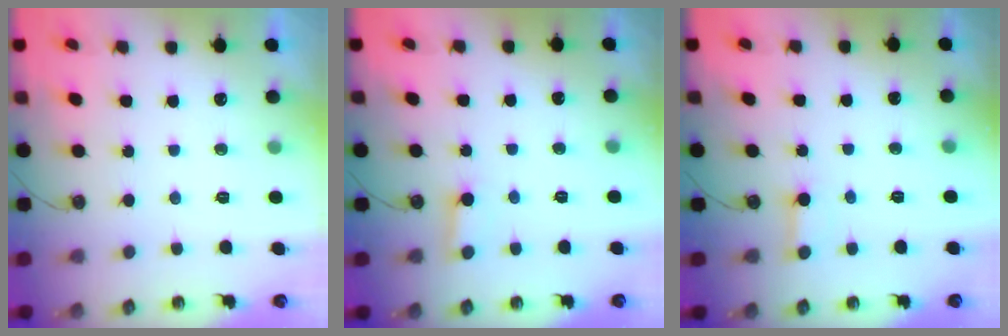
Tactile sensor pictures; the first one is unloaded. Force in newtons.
{"total": 3.5, "press": 3.4, "slide": 0.7}
{"total": 2.6, "press": 2.6, "slide": 0.1}